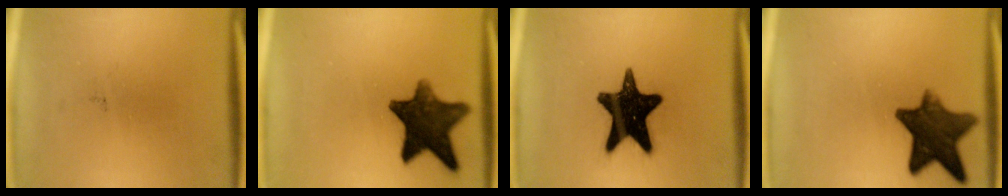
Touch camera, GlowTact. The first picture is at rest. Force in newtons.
{"total": 12.5}
{"total": 17.1}
{"total": 11.6}